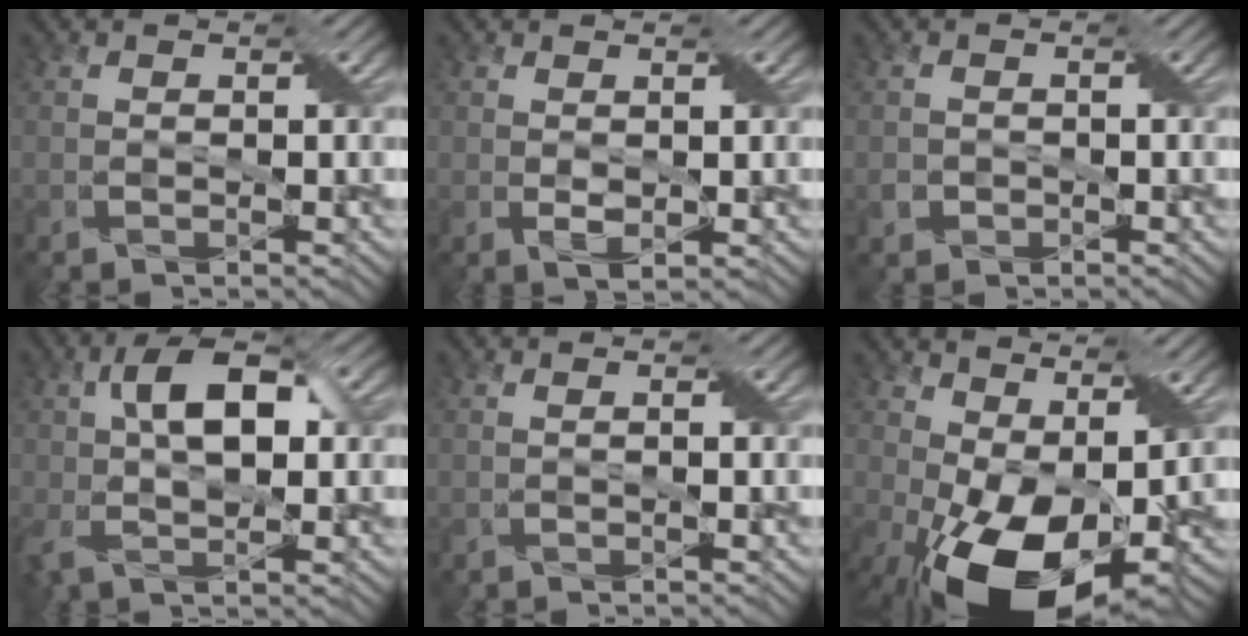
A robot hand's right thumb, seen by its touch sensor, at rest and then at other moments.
{"total": 1.6, "force": [0.4, 0.6, 1.5], "torque": [-0.032, -0.002, 0.012]}
{"total": 1.4, "force": [-0.5, 1.2, 0.5], "torque": [-0.010, -0.003, -0.011]}
{"total": 10.1, "force": [1.2, 5.2, 8.6], "torque": [-0.170, 0.016, 0.010]}
{"total": 0.6, "force": [-0.1, -0.1, 0.6], "torque": [-0.012, 0.005, 0.000]}
{"total": 15.8, "force": [-2.3, 8.2, 13.3], "torque": [-0.244, -0.025, -0.024]}